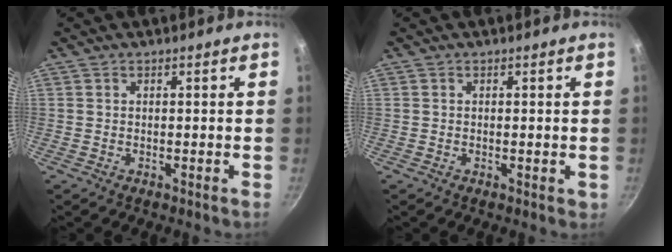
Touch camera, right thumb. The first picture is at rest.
{"total": 0.8, "force": [-0.1, 0.4, 0.7], "torque": [-0.008, 0.001, -0.002]}